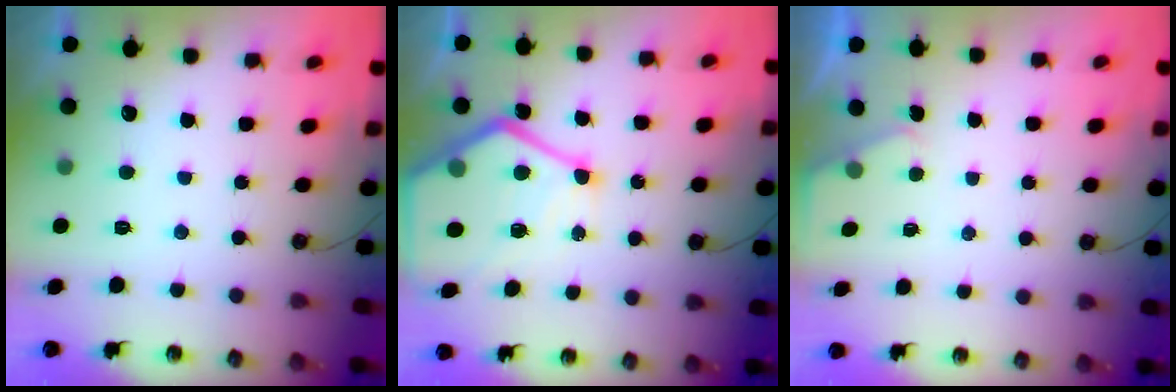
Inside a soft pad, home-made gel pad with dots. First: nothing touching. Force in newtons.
{"total": 17.9, "press": 17.9, "slide": 1.6}
{"total": 2.0, "press": 2.0, "slide": 0.3}